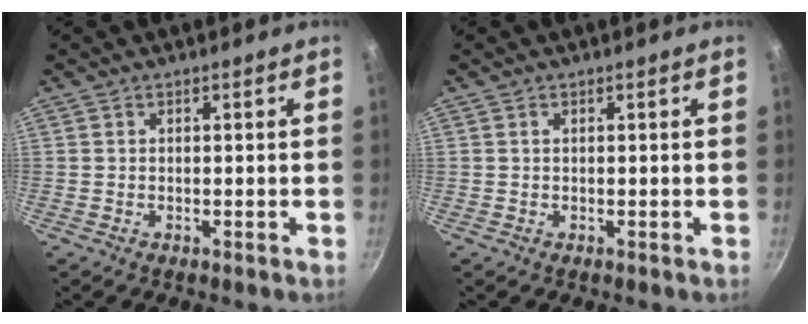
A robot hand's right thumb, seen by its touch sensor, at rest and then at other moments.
{"total": 0.0}